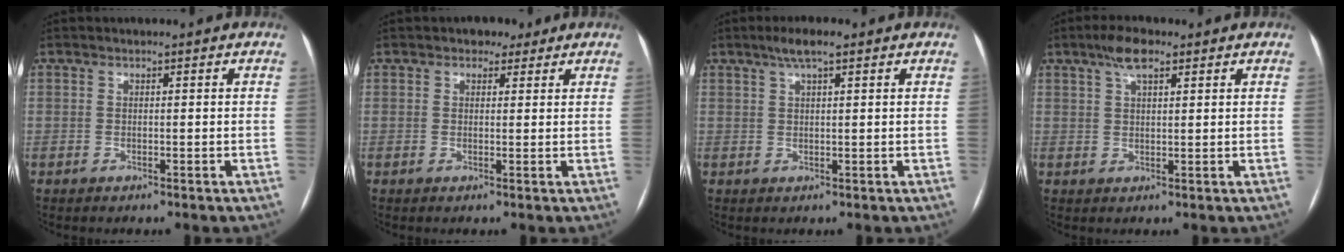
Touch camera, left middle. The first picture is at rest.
{"total": 2.5, "force": [1.7, 1.7, 0.9], "torque": [-0.009, 0.009, 0.020]}
{"total": 3.8, "force": [2.4, 0.5, 2.9], "torque": [-0.055, 0.012, 0.042]}
{"total": 4.6, "force": [2.9, 1.3, 3.3], "torque": [-0.066, 0.013, 0.052]}